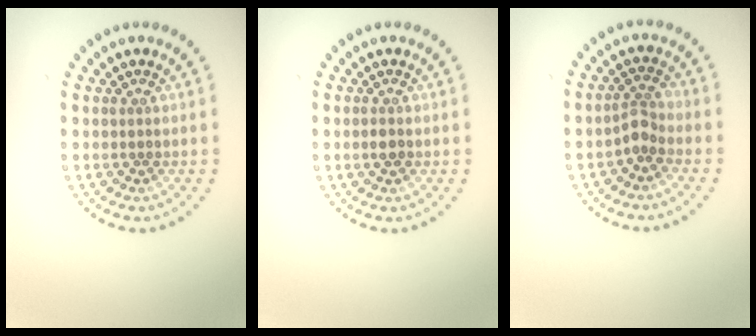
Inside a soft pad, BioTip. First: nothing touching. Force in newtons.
{"total": 1.1, "press": 1.0, "slide": 0.2}
{"total": 1.9, "press": 1.4, "slide": 1.3}